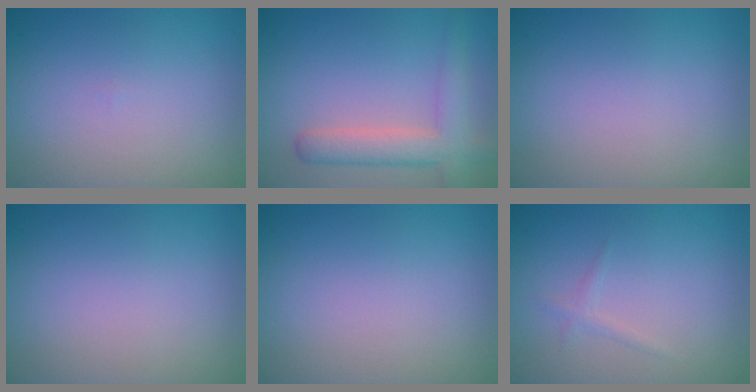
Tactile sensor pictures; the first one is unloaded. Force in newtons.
{"total": 4.4, "press": 4.4, "slide": 0.3}
{"total": 0.0}
{"total": 0.0}
{"total": 0.0}
{"total": 0.8, "press": 0.8, "slide": 0.1}